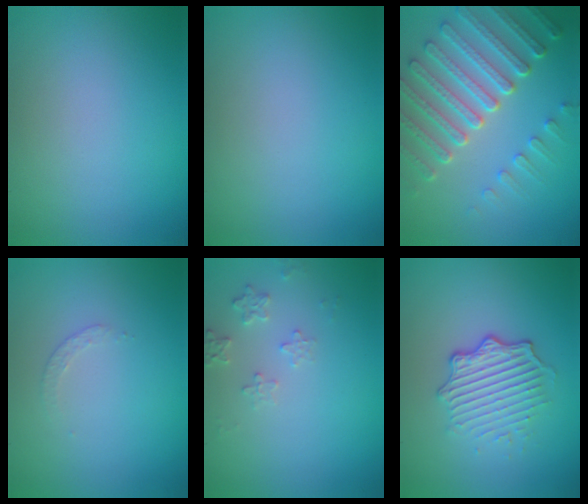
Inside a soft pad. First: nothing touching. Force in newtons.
{"total": 0.0}
{"total": 7.4, "press": 5.5, "slide": 4.9}
{"total": 1.1, "press": 1.1, "slide": 0.3}
{"total": 1.6, "press": 1.6, "slide": 0.4}
{"total": 4.9, "press": 3.4, "slide": 3.5}